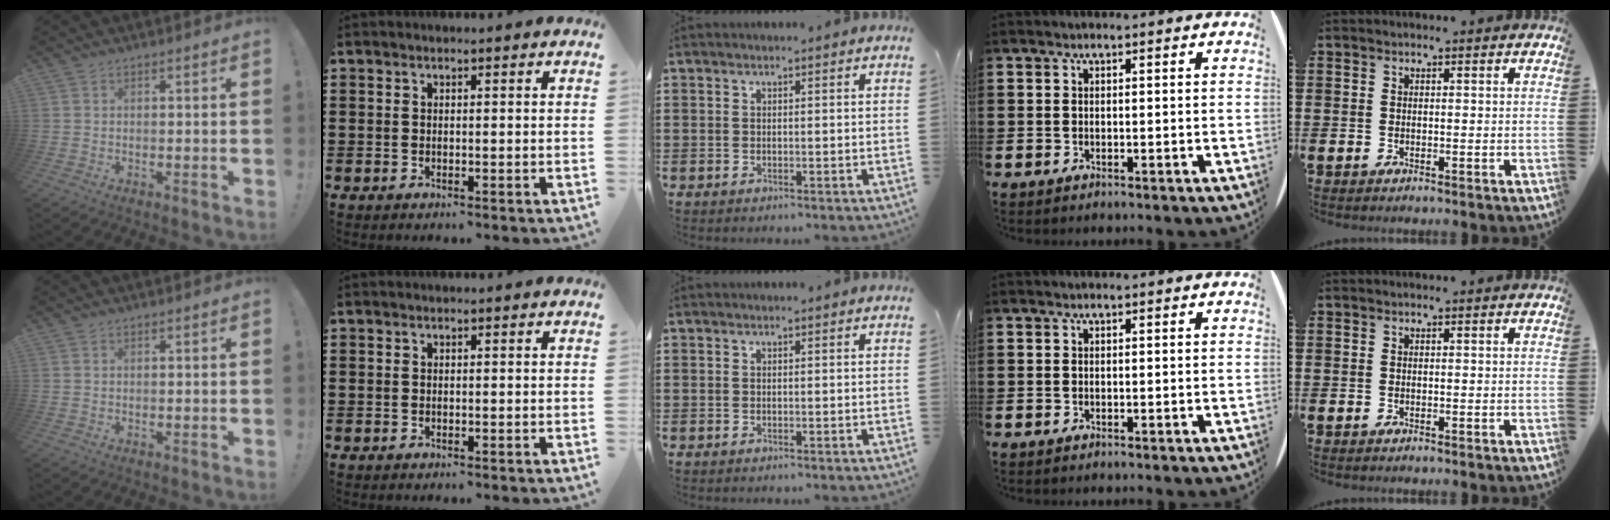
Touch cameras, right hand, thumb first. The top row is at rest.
{}